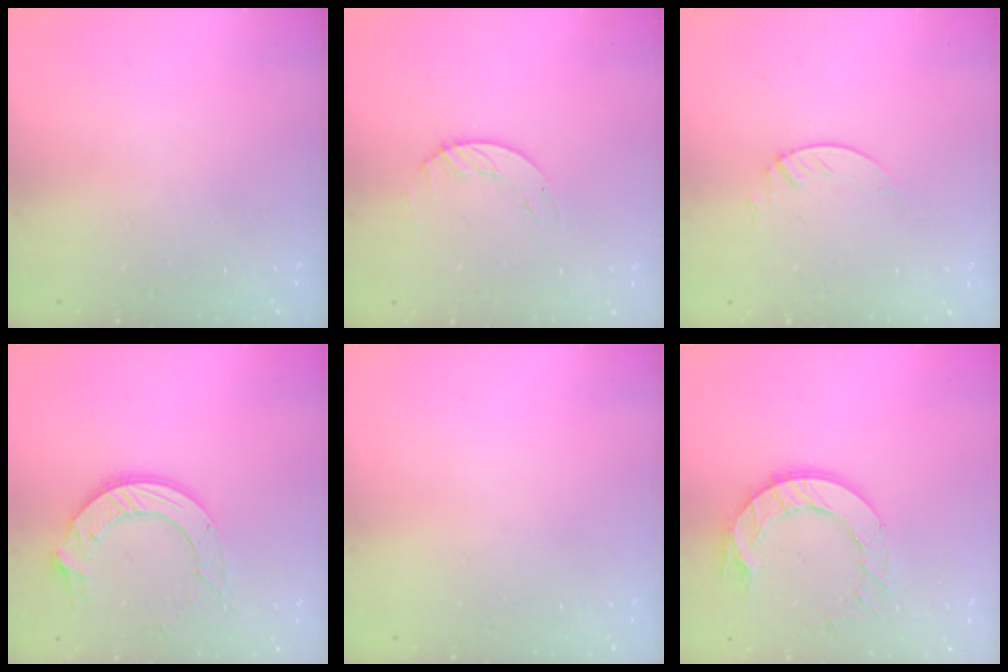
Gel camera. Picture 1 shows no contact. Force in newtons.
{"total": 1.2, "press": 1.2, "slide": 0.2}
{"total": 2.3, "press": 2.3, "slide": 0.2}
{"total": 11.3, "press": 11.2, "slide": 1.1}
{"total": 0.0}
{"total": 11.5, "press": 11.4, "slide": 1.2}